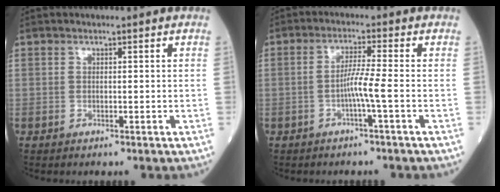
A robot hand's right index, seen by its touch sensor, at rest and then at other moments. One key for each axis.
{"total": 3.7, "fx": -1.1, "fy": -0.9, "fz": 3.4, "tx": -0.066, "ty": 0.004, "tz": -0.020}